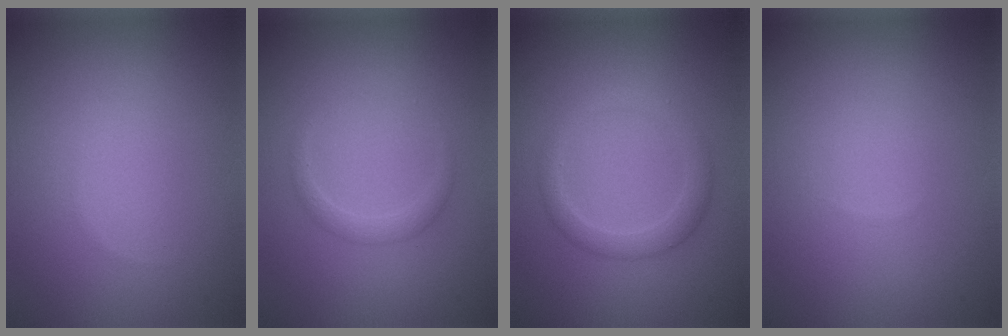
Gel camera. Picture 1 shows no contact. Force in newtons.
{"total": 1.2, "press": 1.2, "slide": 0.1}
{"total": 2.1, "press": 2.1, "slide": 0.2}
{"total": 0.0}